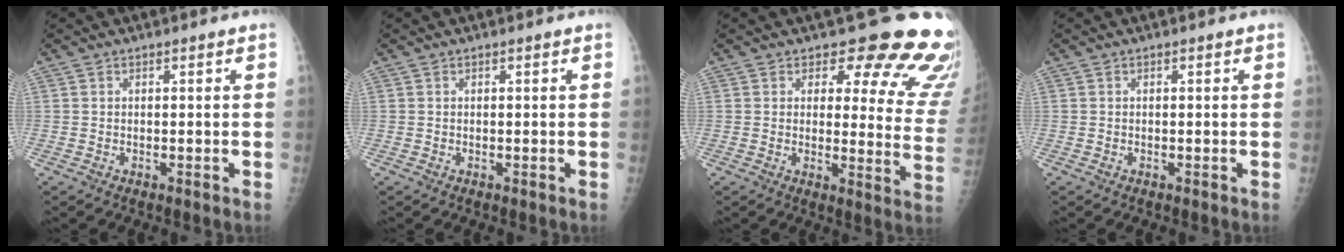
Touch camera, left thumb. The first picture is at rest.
{"total": 0.0}
{"total": 17.2, "force": [13.8, 6.7, 7.8], "torque": [-0.034, -0.107, 0.135]}
{"total": 0.0}